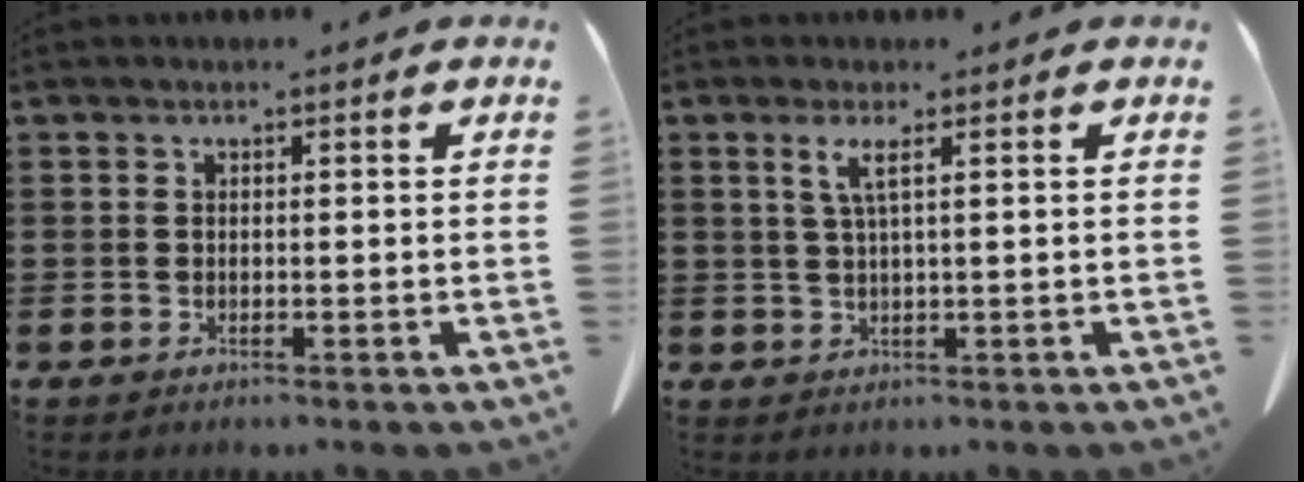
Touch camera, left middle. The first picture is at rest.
{"total": 2.6, "force": [1.0, 0.0, 2.5], "torque": [-0.054, -0.002, 0.016]}